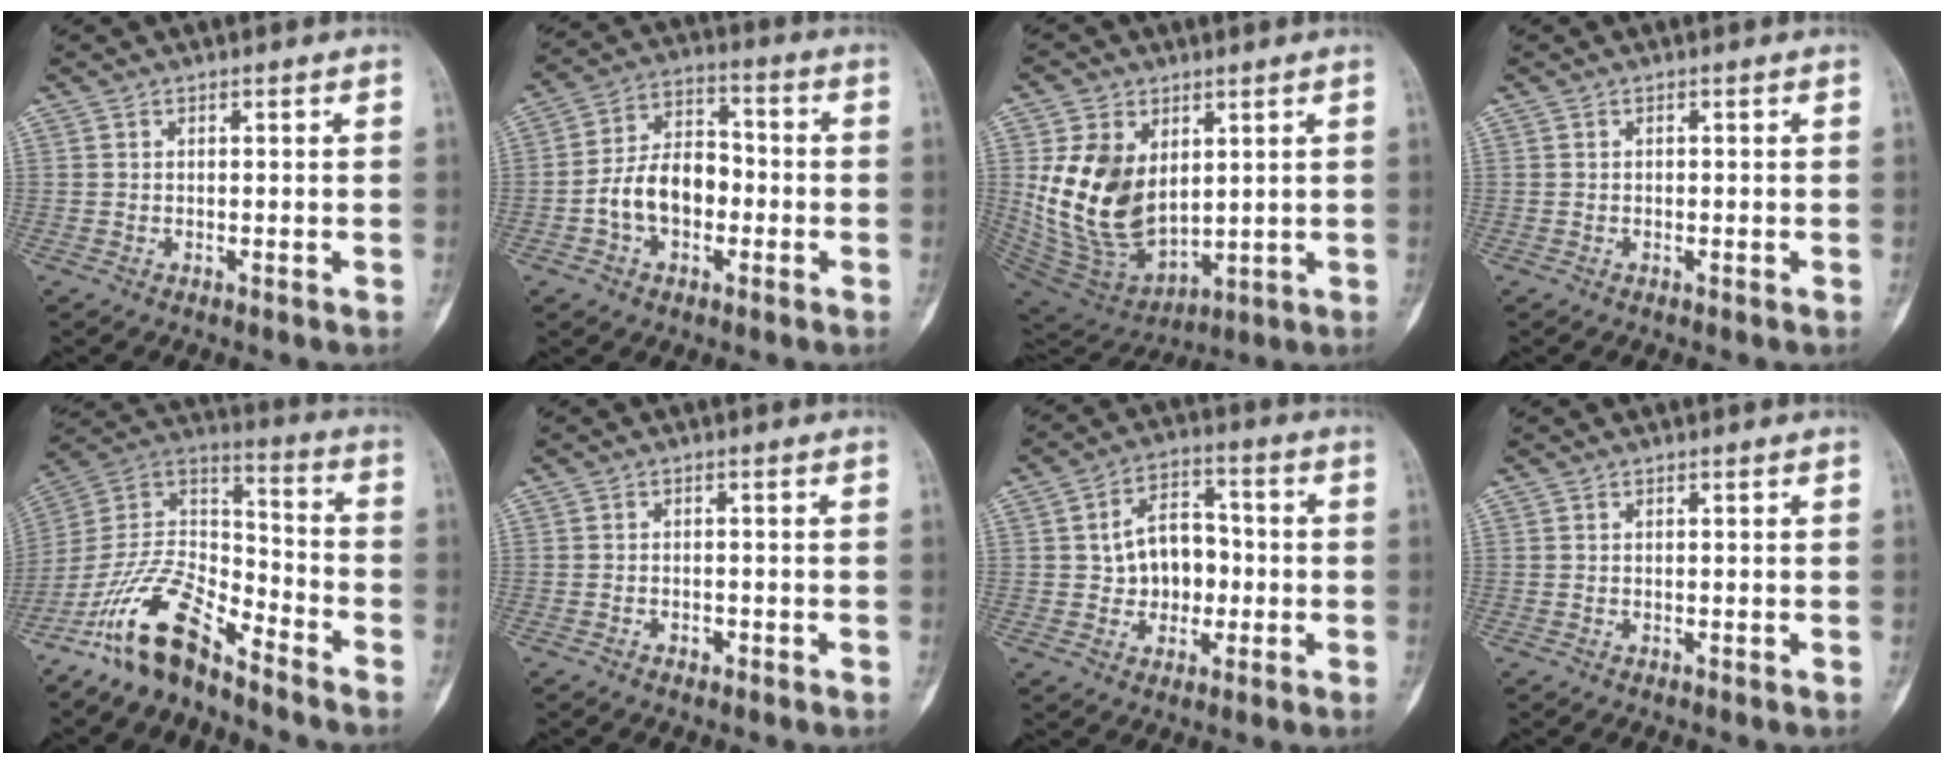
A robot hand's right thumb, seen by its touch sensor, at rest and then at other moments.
{"total": 11.3, "force": [-2.6, 7.7, 7.9], "torque": [-0.122, 0.041, -0.054]}
{"total": 17.2, "force": [3.1, 11.6, 12.2], "torque": [-0.204, -0.029, 0.085]}
{"total": 0.0}
{"total": 15.5, "force": [-11.5, 5.8, 8.8], "torque": [-0.151, 0.091, -0.223]}
{"total": 1.4, "force": [-0.9, 0.9, 0.7], "torque": [-0.013, 0.007, -0.013]}
{"total": 10.2, "force": [-0.5, 7.6, 6.8], "torque": [-0.071, 0.026, -0.011]}
{"total": 0.0}